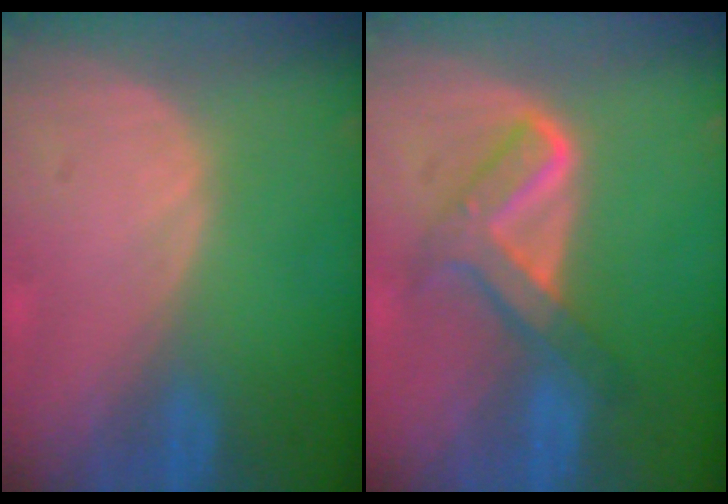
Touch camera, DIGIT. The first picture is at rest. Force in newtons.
{"total": 5.9, "press": 5.9, "slide": 0.2}